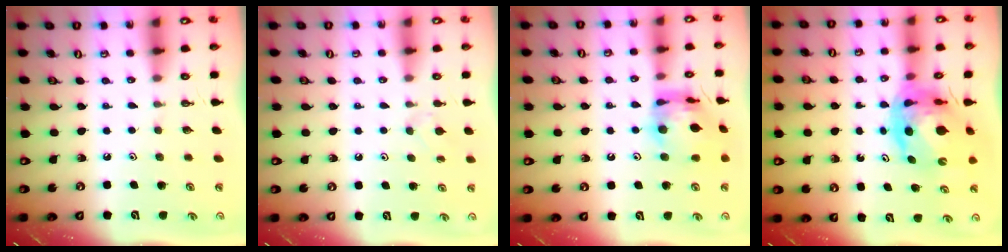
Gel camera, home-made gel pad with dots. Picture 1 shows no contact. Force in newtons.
{"total": 3.3, "press": 3.2, "slide": 0.7}
{"total": 12.3, "press": 12.2, "slide": 1.4}
{"total": 12.4, "press": 12.3, "slide": 1.5}